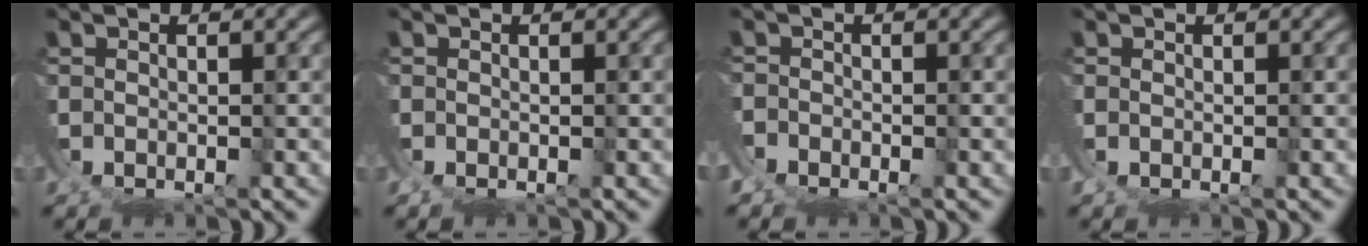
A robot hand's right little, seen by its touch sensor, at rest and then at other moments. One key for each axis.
{"total": 1.1, "fx": -0.3, "fy": 0.8, "fz": 0.7, "tx": -0.017, "ty": 0.000, "tz": -0.009}
{"total": 4.8, "fx": -2.6, "fy": 3.9, "fz": 0.9, "tx": -0.036, "ty": -0.015, "tz": -0.051}
{"total": 0.8, "fx": 0.1, "fy": 0.5, "fz": 0.6, "tx": -0.016, "ty": 0.000, "tz": -0.001}